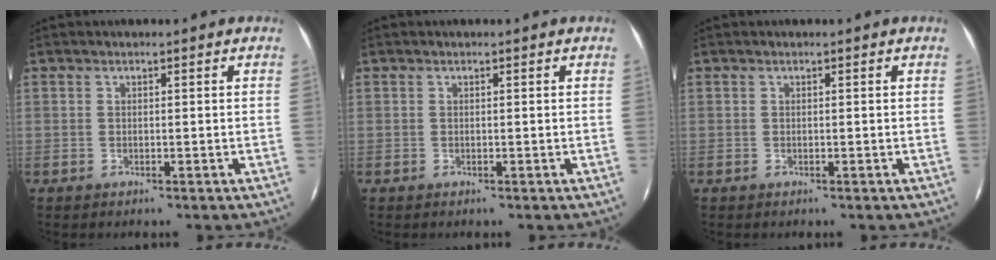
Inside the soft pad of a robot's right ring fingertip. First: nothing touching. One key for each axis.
{"total": 0.0}
{"total": 0.0}